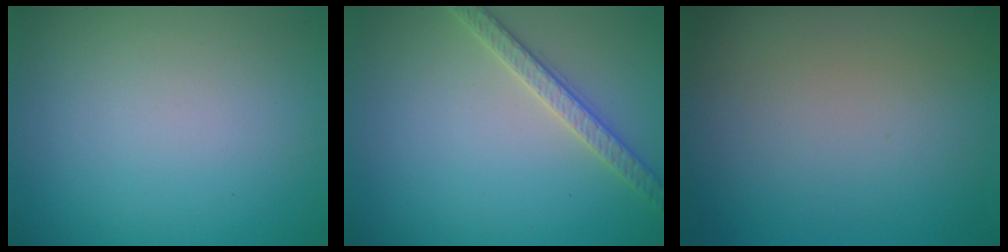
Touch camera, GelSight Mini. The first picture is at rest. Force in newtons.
{"total": 2.6, "press": 2.5, "slide": 0.5}
{"total": 0.0}